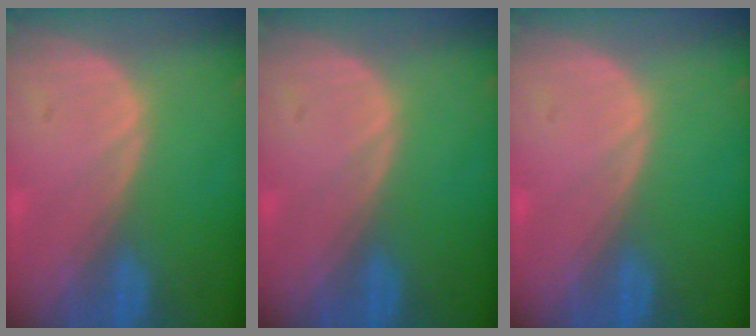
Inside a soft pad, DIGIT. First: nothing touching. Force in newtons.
{"total": 0.0}
{"total": 0.0}